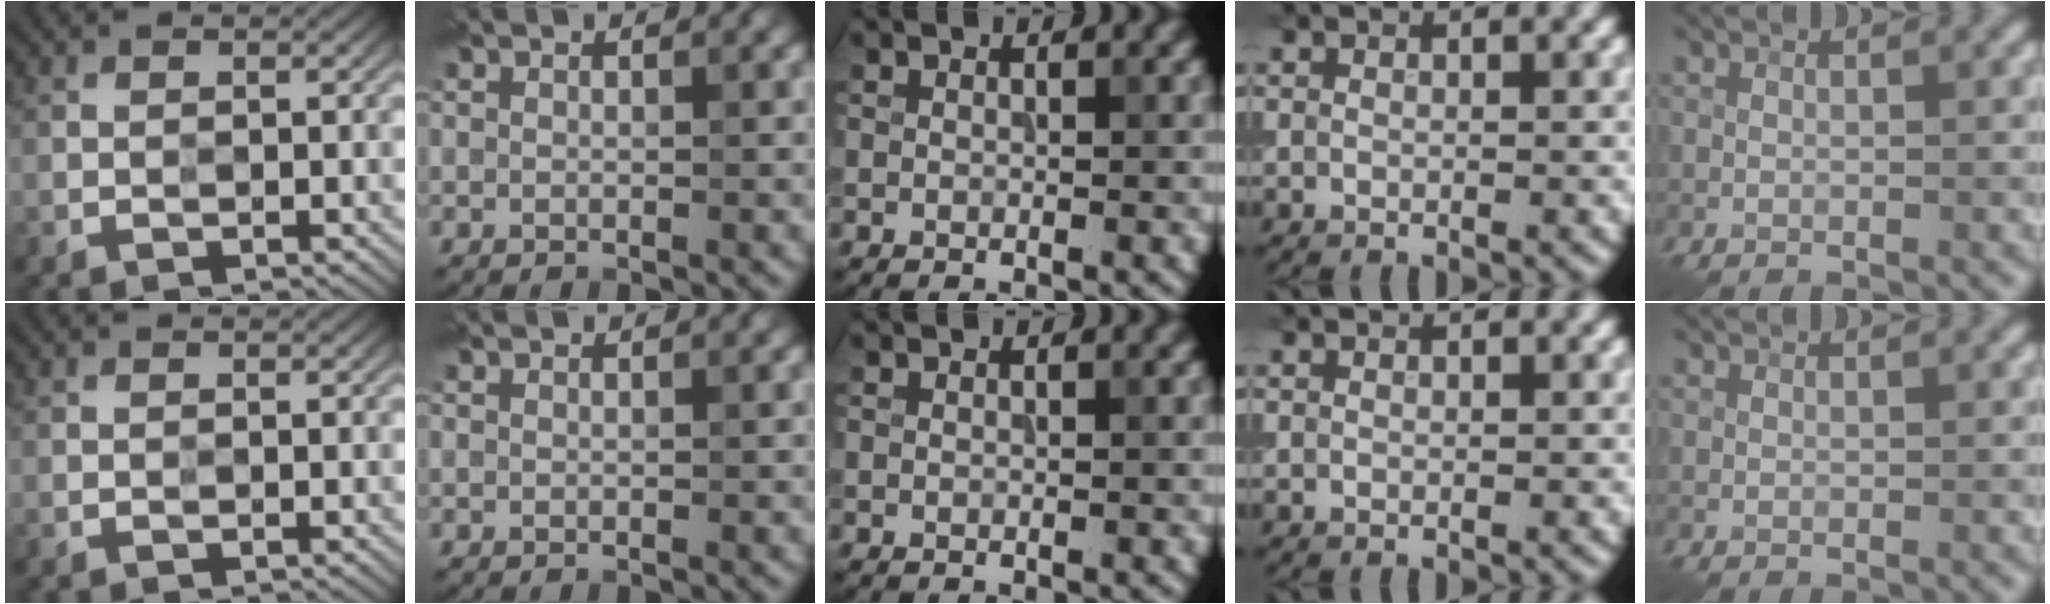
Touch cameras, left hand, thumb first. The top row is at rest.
{}